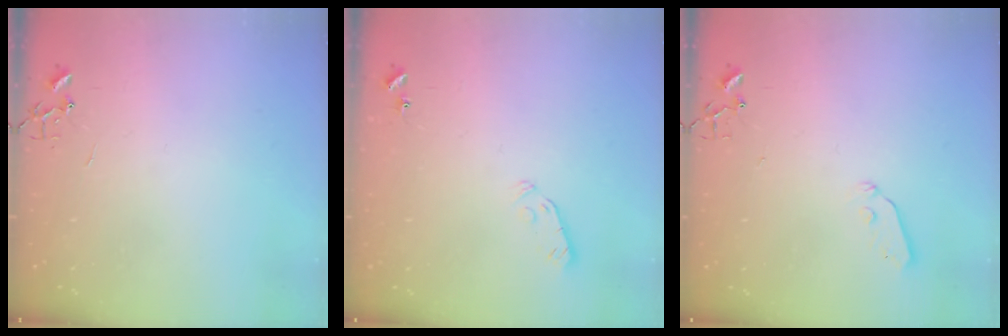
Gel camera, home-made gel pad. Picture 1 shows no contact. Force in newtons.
{"total": 3.8, "press": 3.7, "slide": 0.9}
{"total": 4.3, "press": 4.3, "slide": 0.7}